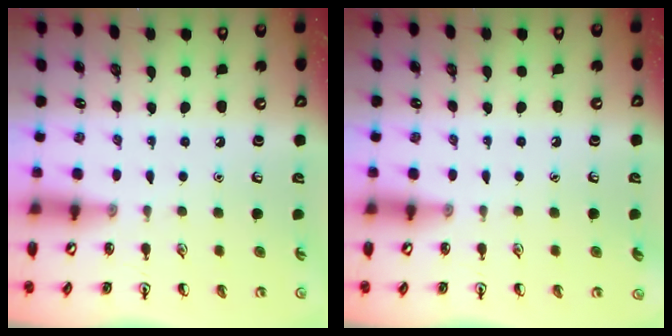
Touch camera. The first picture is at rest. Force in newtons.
{"total": 0.0}